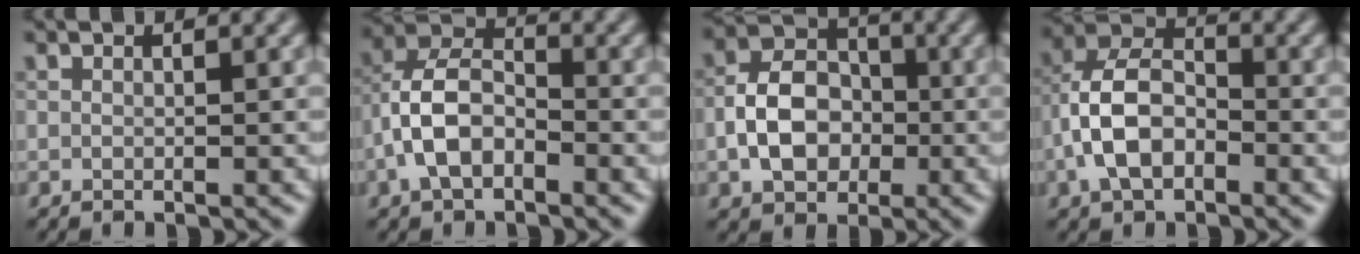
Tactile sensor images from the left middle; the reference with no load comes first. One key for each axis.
{"total": 5.4, "fx": -2.1, "fy": 3.0, "fz": 3.9, "tx": -0.075, "ty": 0.014, "tz": -0.044}
{"total": 5.5, "fx": -1.3, "fy": 4.0, "fz": 3.6, "tx": -0.059, "ty": 0.005, "tz": -0.024}
{"total": 6.0, "fx": -2.0, "fy": 3.5, "fz": 4.4, "tx": -0.088, "ty": 0.013, "tz": -0.042}